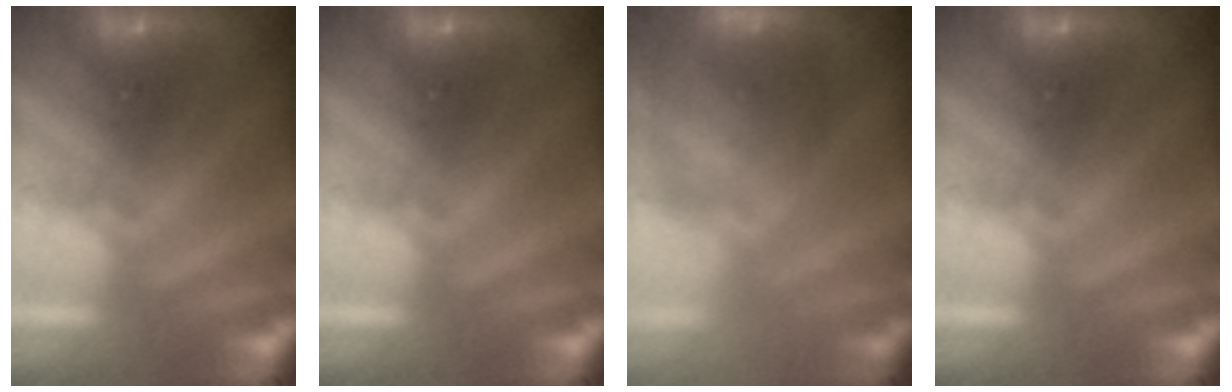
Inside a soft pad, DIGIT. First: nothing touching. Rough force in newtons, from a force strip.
{"total": 0.0}
{"total": 9.4}
{"total": 0.0}